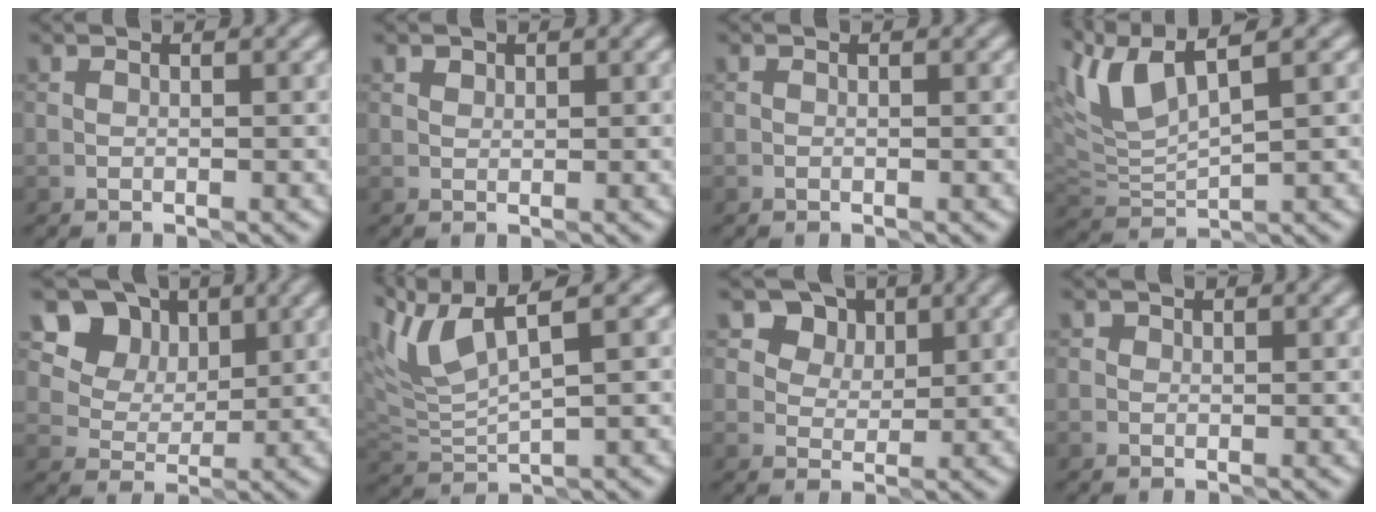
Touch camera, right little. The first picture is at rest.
{"total": 0.9, "force": [0.7, 0.5, 0.2], "torque": [-0.005, 0.004, 0.010]}
{"total": 0.0}
{"total": 5.6, "force": [3.5, 1.3, 4.2], "torque": [-0.097, 0.015, 0.073]}
{"total": 13.6, "force": [7.1, 9.9, 6.0], "torque": [-0.141, 0.023, 0.141]}
{"total": 5.8, "force": [3.5, 1.1, 4.5], "torque": [-0.104, 0.015, 0.074]}
{"total": 7.7, "force": [4.8, 5.2, 3.0], "torque": [-0.056, 0.008, 0.074]}
{"total": 0.7, "force": [0.2, 0.6, 0.2], "torque": [-0.005, 0.004, -0.001]}